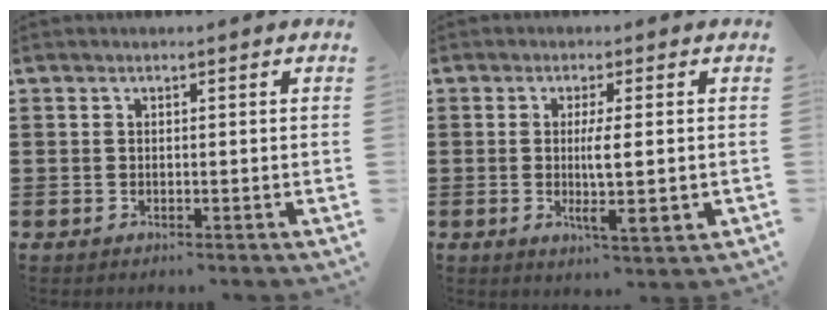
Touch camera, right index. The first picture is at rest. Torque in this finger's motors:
{"motor_torque": [0.05, 0.05, 0.25, 0.13]}